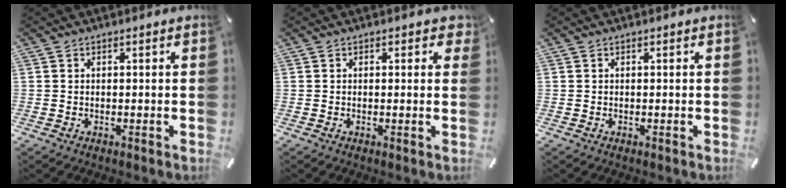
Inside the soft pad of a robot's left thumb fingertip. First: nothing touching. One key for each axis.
{"total": 1.2, "fx": 0.4, "fy": 0.8, "fz": 0.8, "tx": 0.000, "ty": -0.002, "tz": 0.002}
{"total": 0.0}